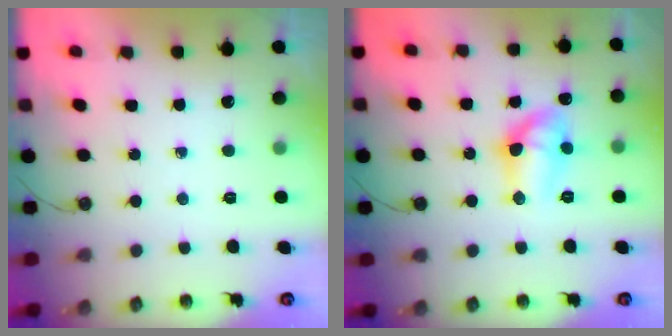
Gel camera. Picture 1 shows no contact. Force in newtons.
{"total": 11.4, "press": 11.4, "slide": 0.8}